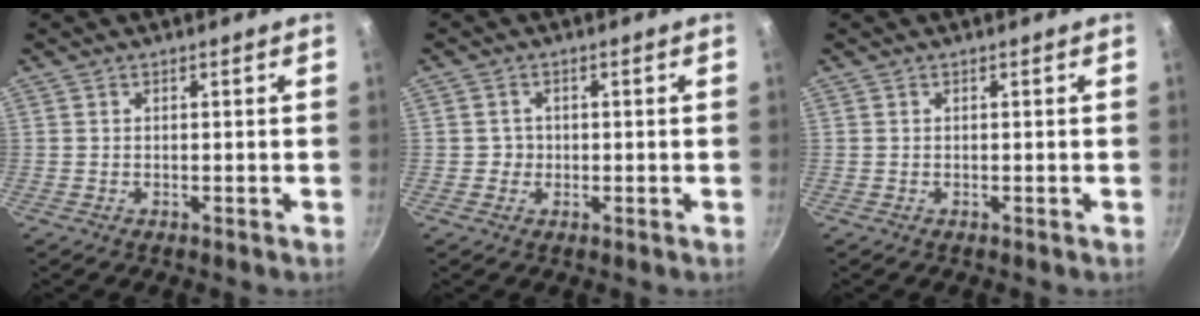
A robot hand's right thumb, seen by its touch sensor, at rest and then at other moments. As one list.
[{"total": 2.0, "force": [-0.2, 1.9, 0.4], "torque": [0.008, 0.003, -0.005]}, {"total": 0.0}]